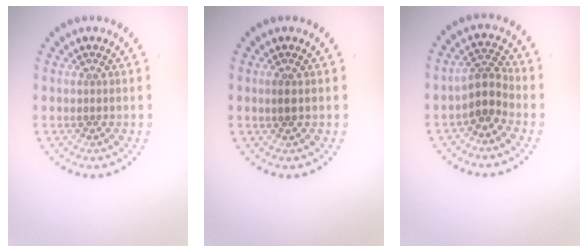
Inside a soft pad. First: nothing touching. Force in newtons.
{"total": 0.8, "press": 0.7, "slide": 0.3}
{"total": 2.6, "press": 2.1, "slide": 1.6}